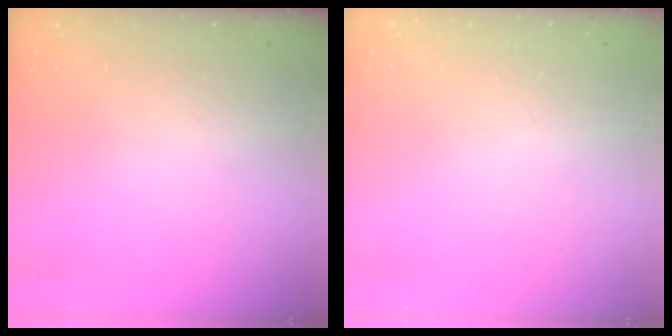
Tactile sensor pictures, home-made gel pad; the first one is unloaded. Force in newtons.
{"total": 2.4, "press": 2.4, "slide": 0.2}